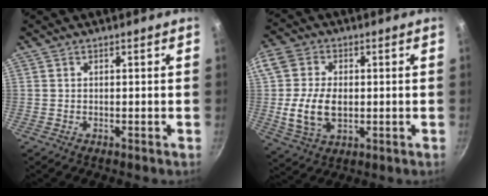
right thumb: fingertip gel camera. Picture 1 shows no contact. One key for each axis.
{"total": 12.5, "fx": -0.5, "fy": 8.6, "fz": 9.0, "tx": -0.169, "ty": 0.001, "tz": -0.013}